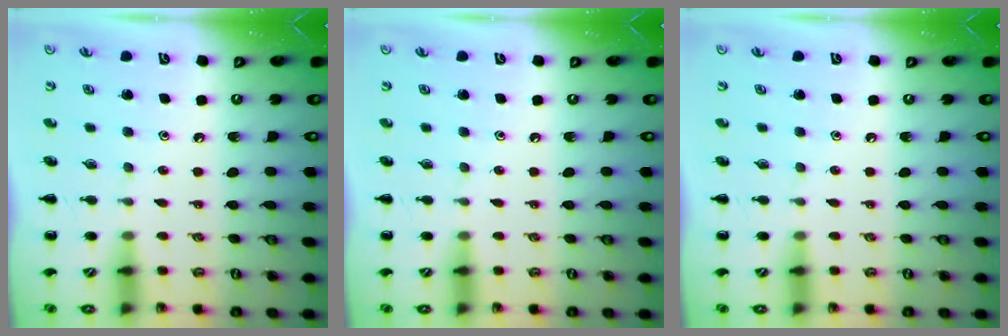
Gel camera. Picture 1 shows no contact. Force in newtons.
{"total": 0.0}
{"total": 0.0}